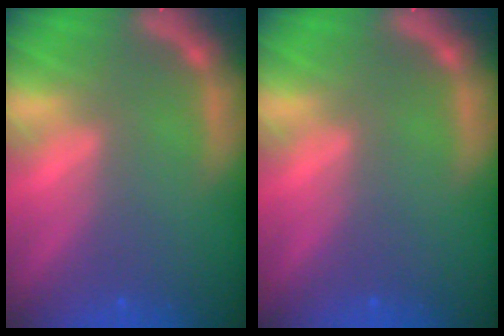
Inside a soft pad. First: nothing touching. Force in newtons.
{"total": 0.0}